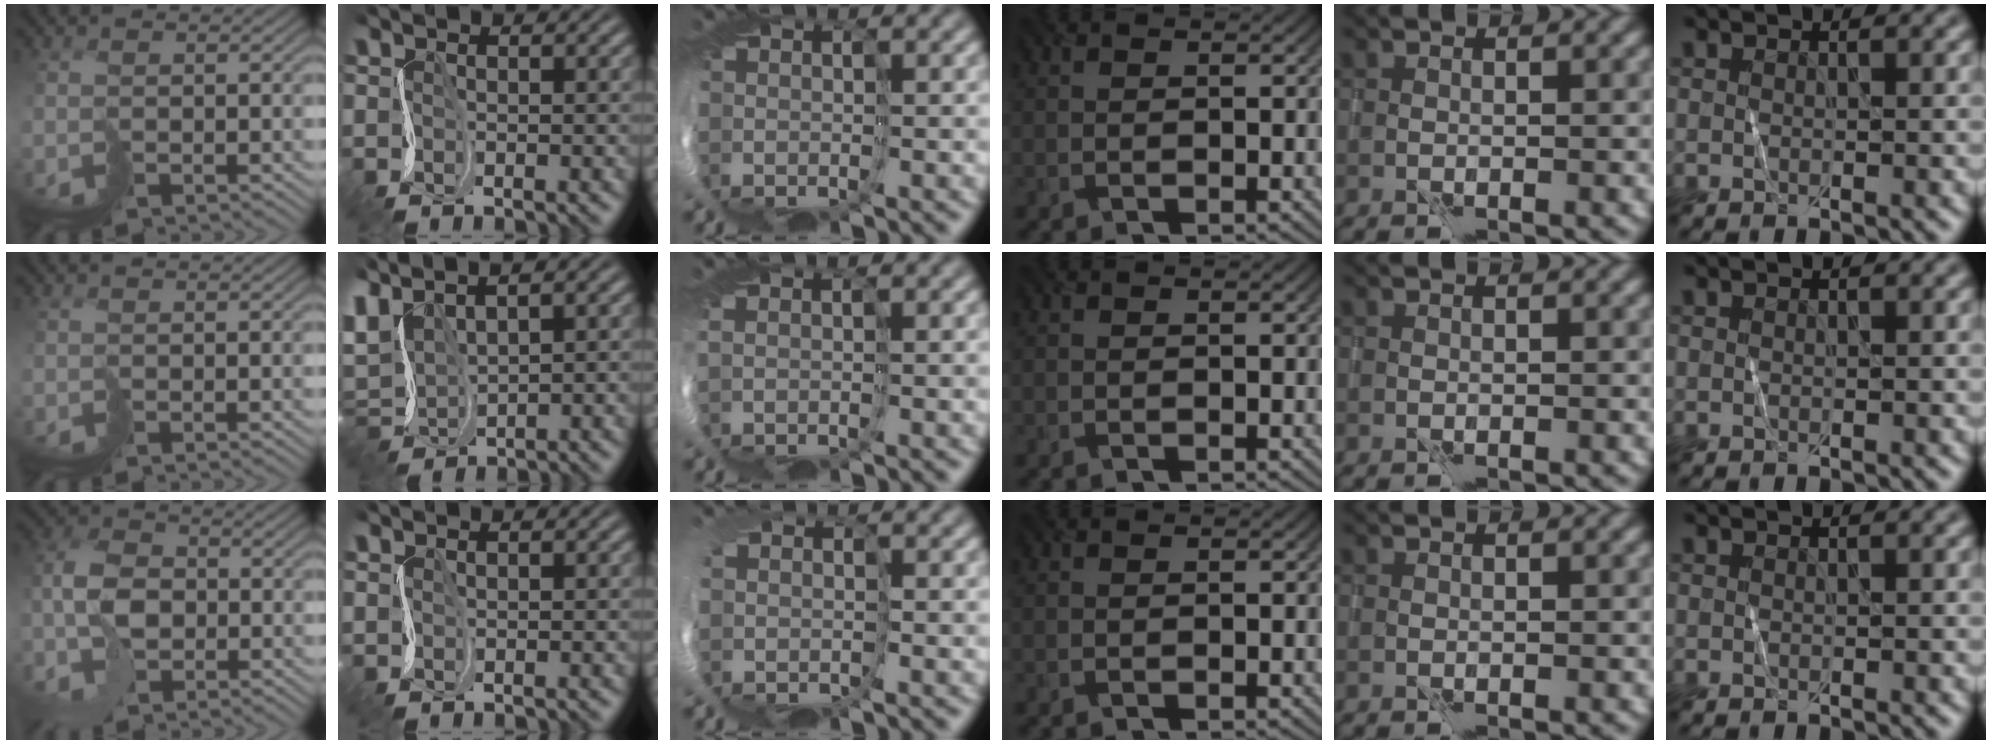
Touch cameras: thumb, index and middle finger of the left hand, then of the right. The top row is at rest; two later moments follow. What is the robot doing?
{"motion": "cut", "object": "tissue"}